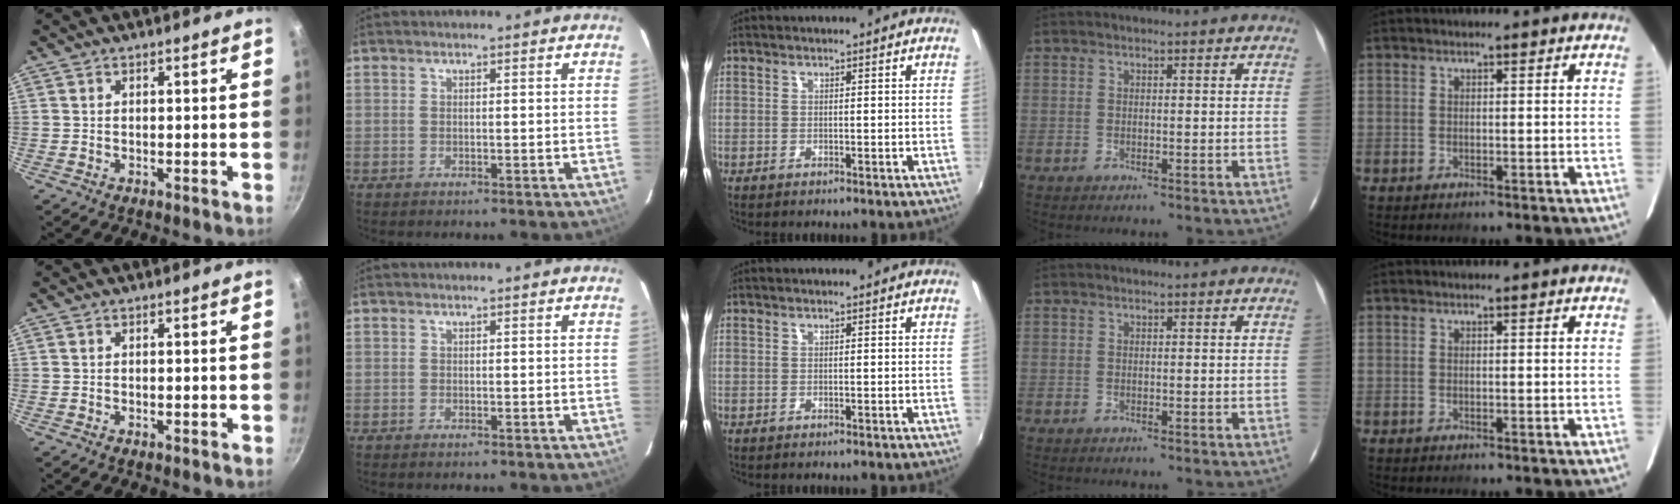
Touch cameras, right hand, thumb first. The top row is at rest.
{}